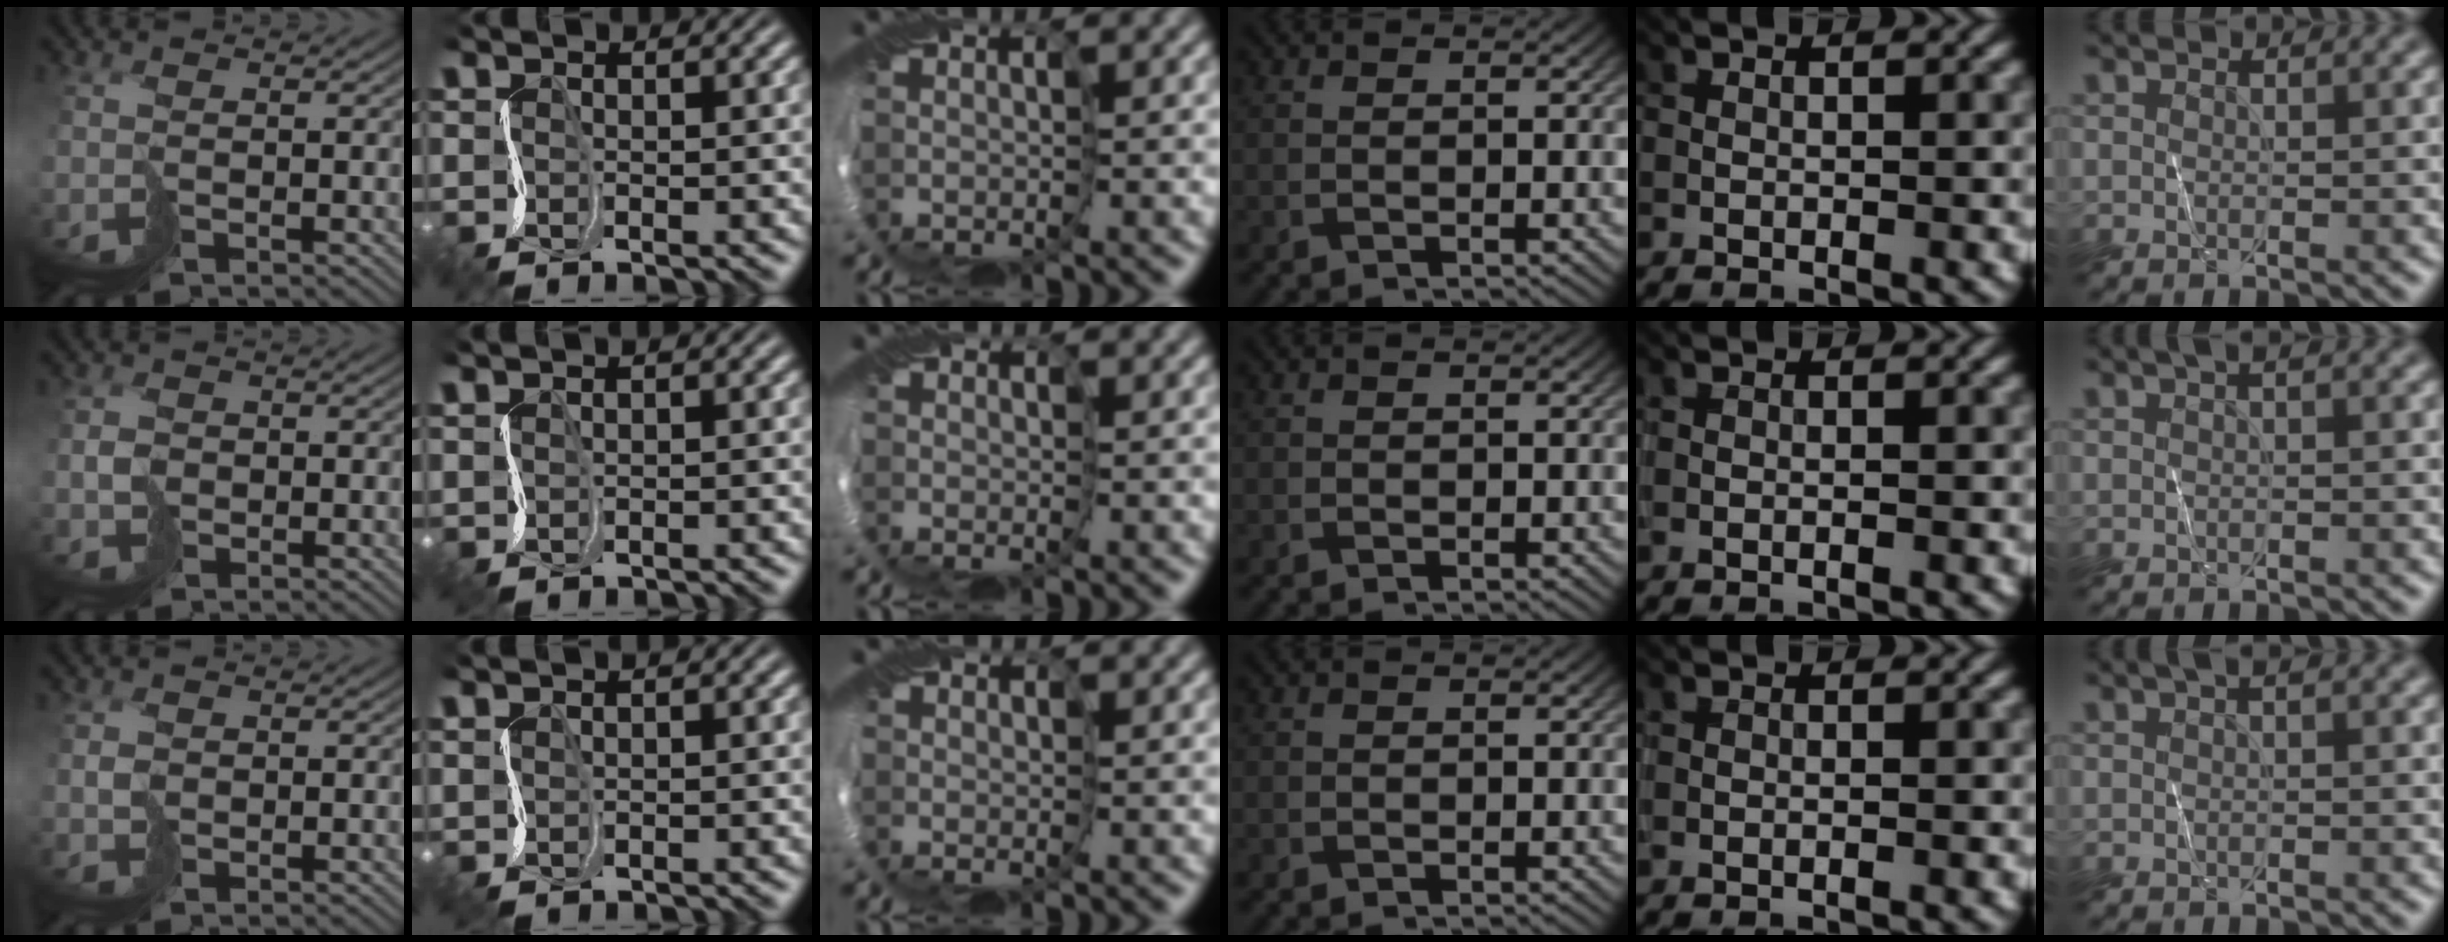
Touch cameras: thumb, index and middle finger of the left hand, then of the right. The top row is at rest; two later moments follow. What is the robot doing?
{"motion": "cut", "object": "bubble wrap"}